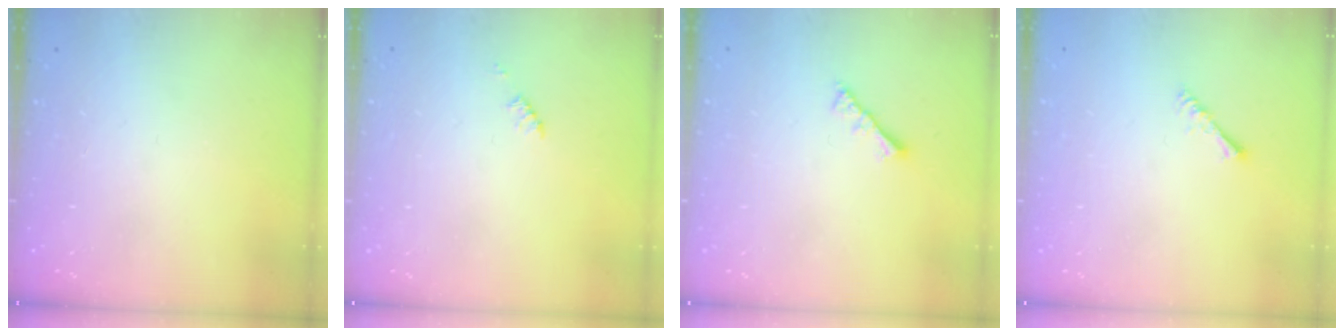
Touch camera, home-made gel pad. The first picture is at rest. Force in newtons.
{"total": 1.2, "press": 1.2, "slide": 0.2}
{"total": 2.8, "press": 2.8, "slide": 0.6}
{"total": 1.4, "press": 1.3, "slide": 0.3}